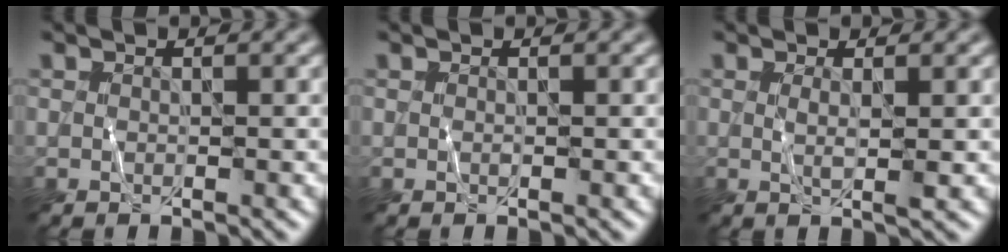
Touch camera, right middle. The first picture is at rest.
{"total": 0.0}
{"total": 1.6, "force": [0.3, 0.2, 1.6], "torque": [-0.029, -0.002, 0.004]}